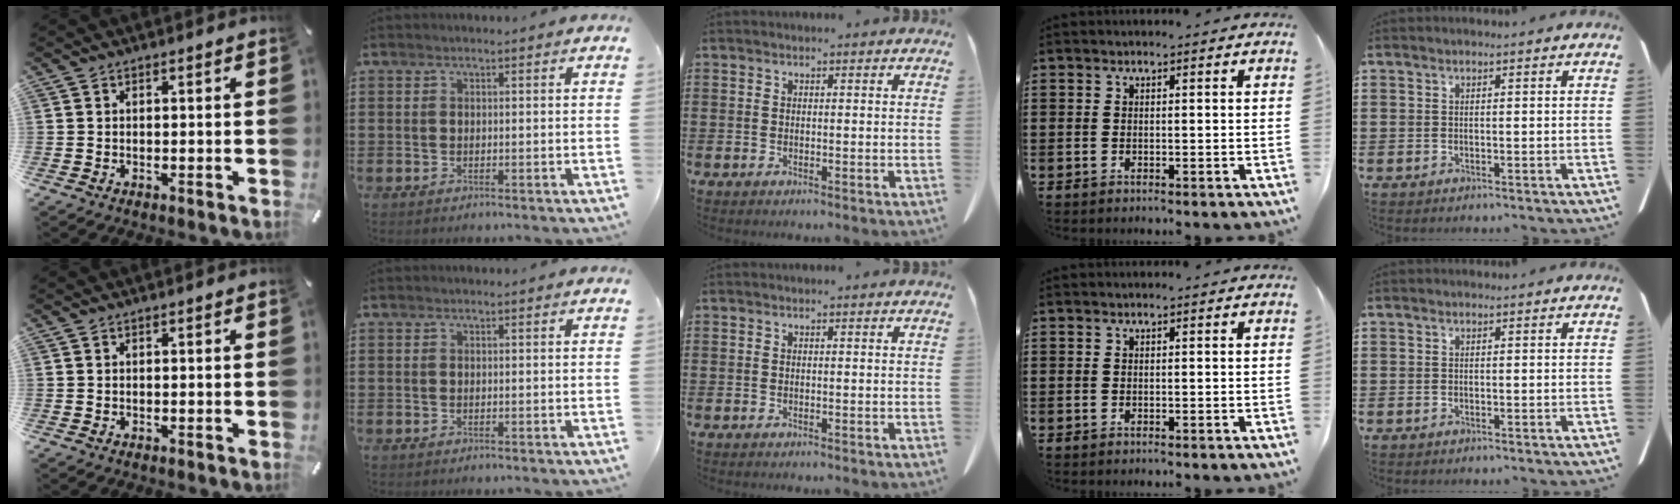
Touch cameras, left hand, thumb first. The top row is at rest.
{}